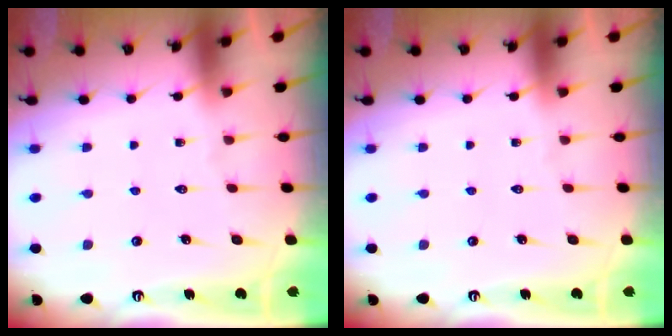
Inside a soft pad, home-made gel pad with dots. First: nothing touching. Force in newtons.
{"total": 0.0}